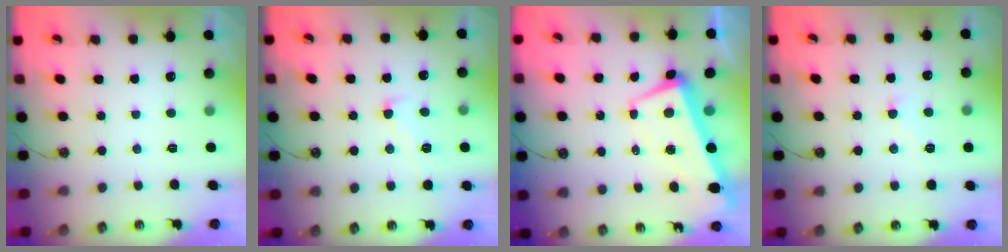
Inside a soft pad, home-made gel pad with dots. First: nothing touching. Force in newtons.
{"total": 1.6, "press": 1.4, "slide": 0.8}
{"total": 3.8, "press": 3.1, "slide": 2.1}
{"total": 1.6, "press": 1.5, "slide": 0.6}